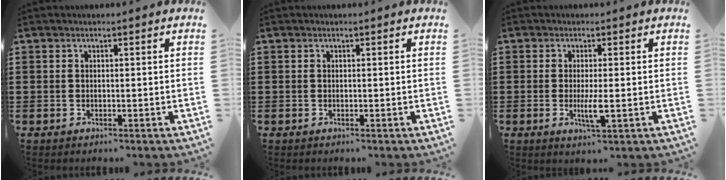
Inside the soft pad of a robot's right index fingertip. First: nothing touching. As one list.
[{"total": 0.0}, {"total": 3.6, "force": [-0.6, 0.4, 3.5], "torque": [-0.069, -0.006, -0.014]}]